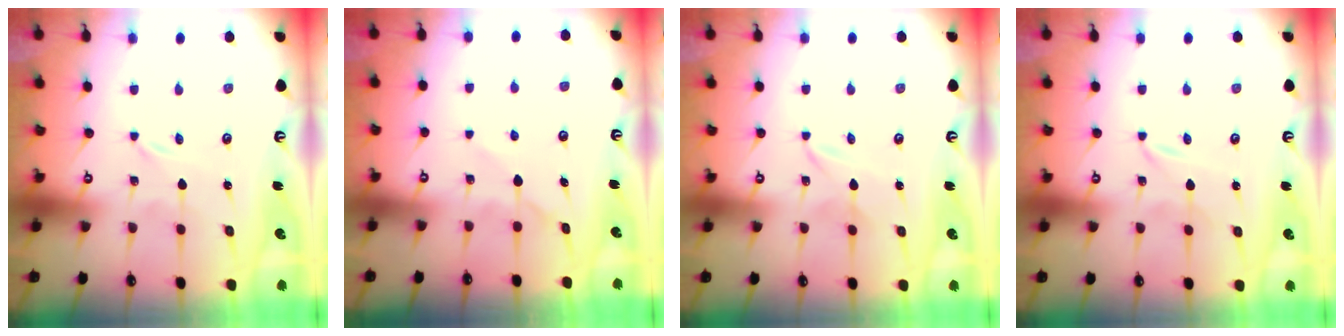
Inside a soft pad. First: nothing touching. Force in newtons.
{"total": 5.3, "press": 5.3, "slide": 0.4}
{"total": 1.5, "press": 1.5, "slide": 0.2}
{"total": 1.5, "press": 1.4, "slide": 0.2}